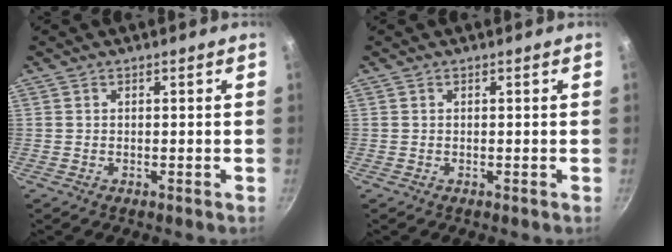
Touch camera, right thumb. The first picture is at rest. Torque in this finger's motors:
{"motor_torque": [-0.01, 0.01, -0.19, -0.19, 0.00]}